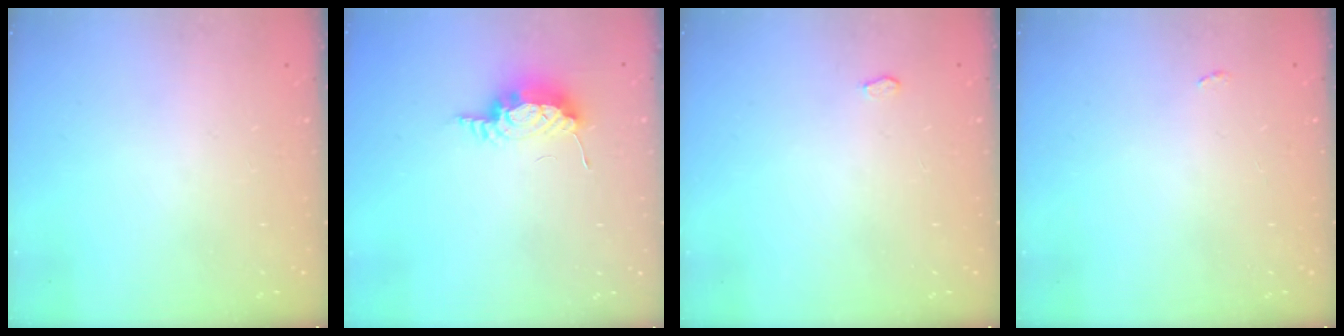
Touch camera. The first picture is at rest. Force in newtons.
{"total": 7.9, "press": 7.8, "slide": 1.0}
{"total": 2.3, "press": 2.3, "slide": 0.3}
{"total": 2.0, "press": 2.0, "slide": 0.3}